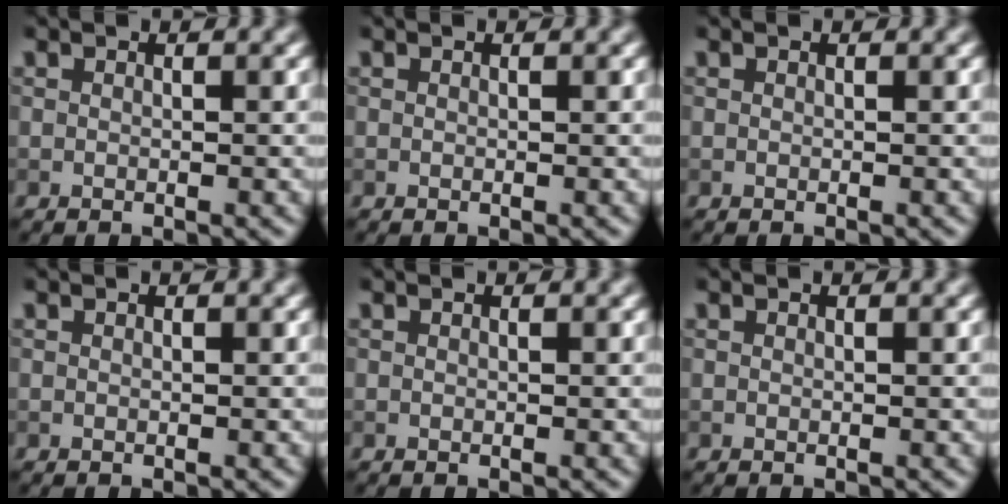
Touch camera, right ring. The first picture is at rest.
{"total": 0.0}
{"total": 0.0}
{"total": 0.0}
{"total": 0.0}
{"total": 0.0}